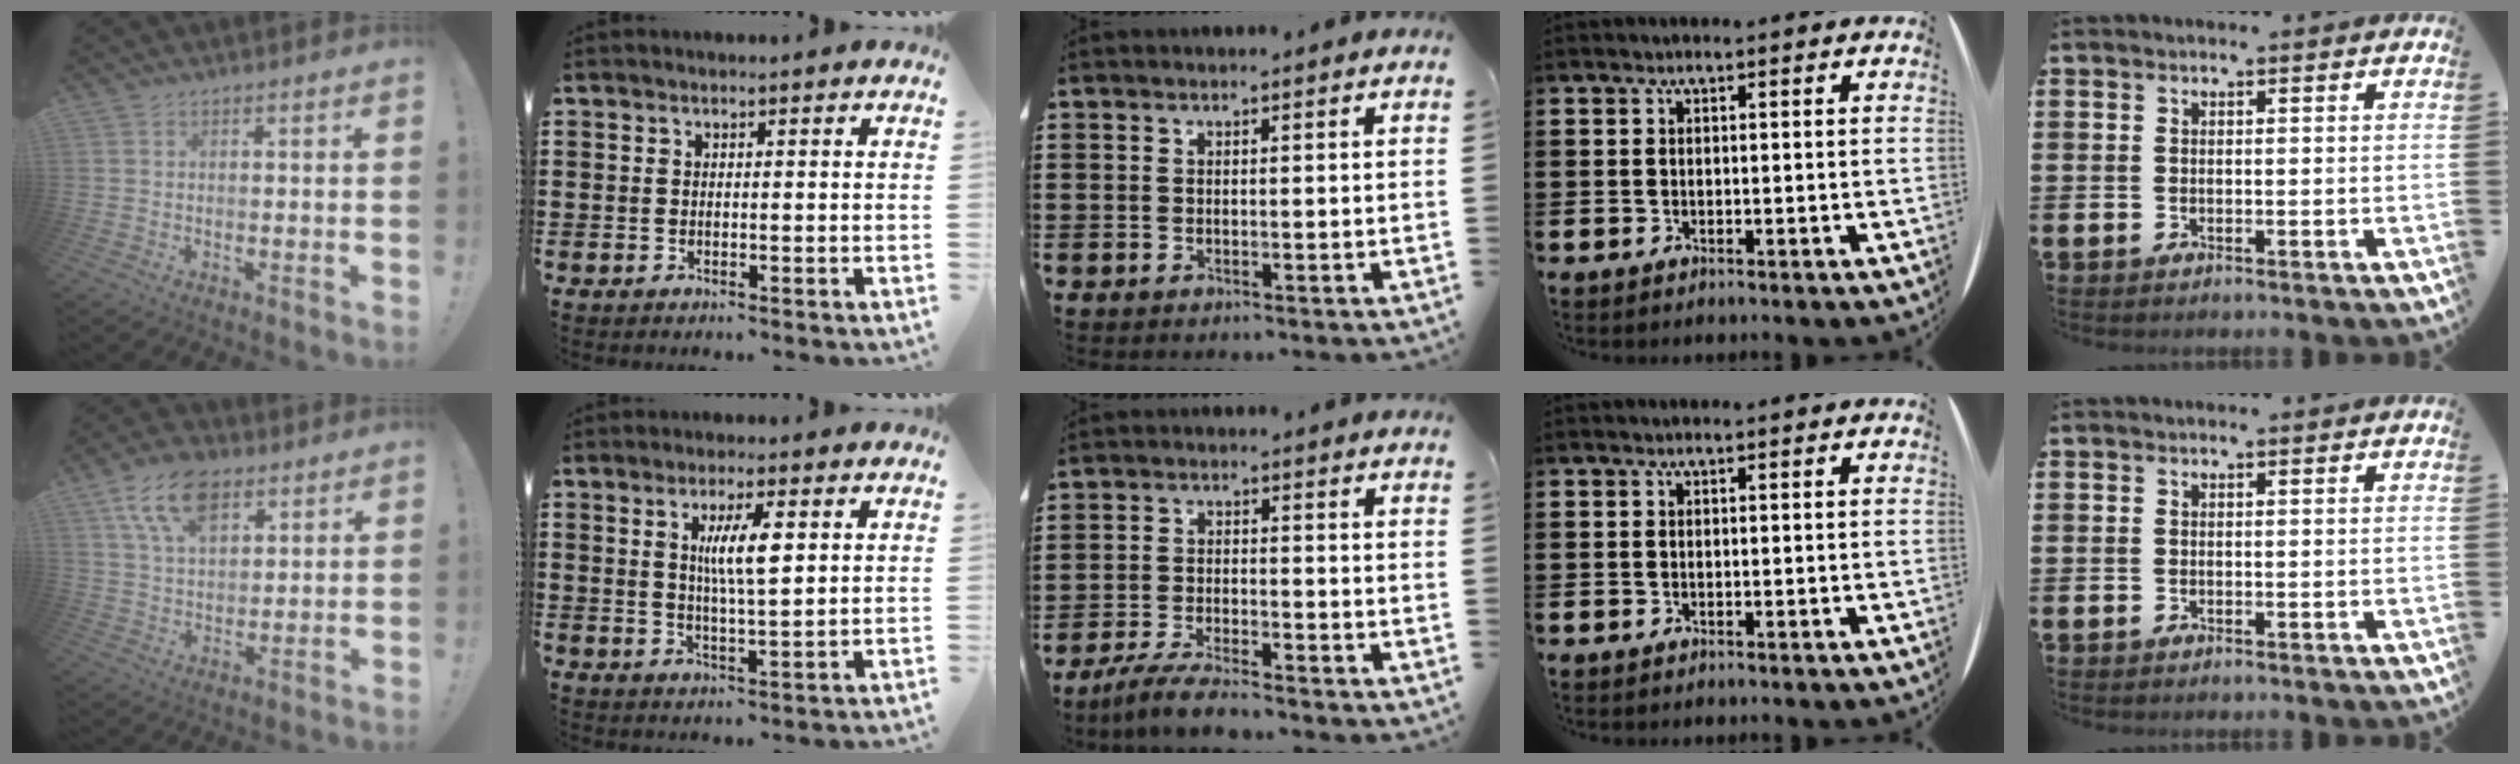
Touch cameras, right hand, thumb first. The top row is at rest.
{"thumb": {"total": 13.8, "force": [7.6, 8.0, 8.2], "torque": [-0.142, -0.022, 0.144]}, "index": {"total": 6.3, "force": [1.8, 1.2, 6.0], "torque": [-0.121, 0.007, 0.027]}, "middle": {"total": 4.5, "force": [-4.1, 0.3, 1.8], "torque": [-0.045, -0.006, -0.081]}}